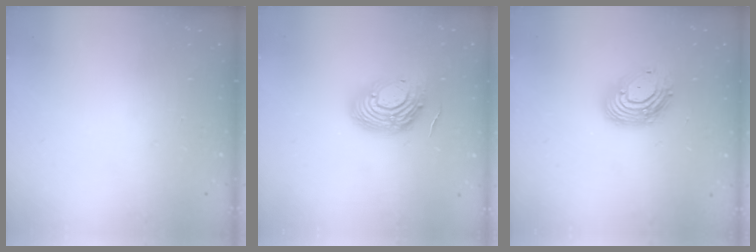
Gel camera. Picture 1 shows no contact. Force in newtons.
{"total": 14.4, "press": 14.3, "slide": 1.2}
{"total": 13.1, "press": 13.1, "slide": 1.1}